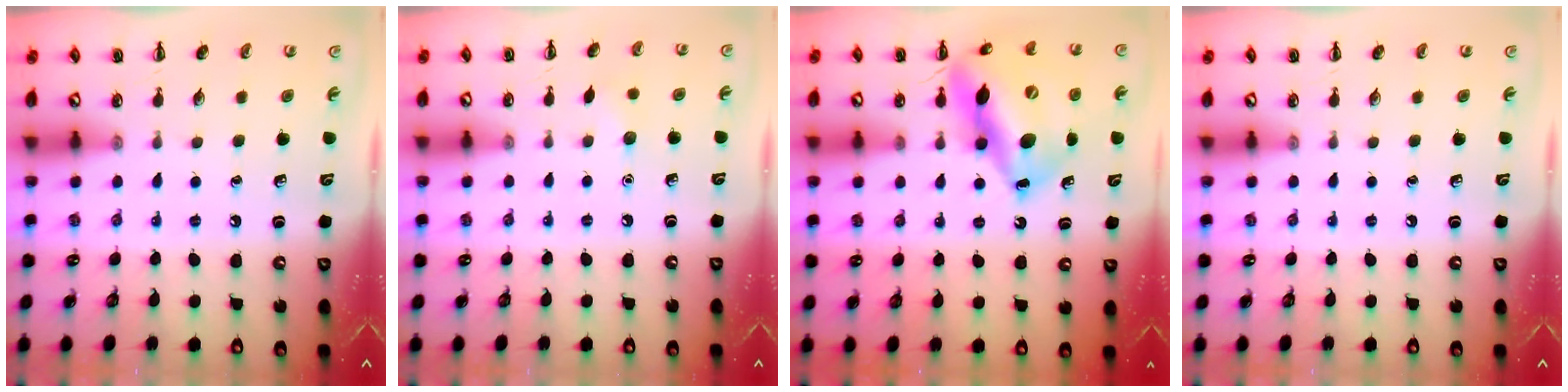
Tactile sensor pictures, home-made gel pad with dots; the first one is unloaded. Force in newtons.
{"total": 4.6, "press": 4.4, "slide": 1.3}
{"total": 17.5, "press": 16.9, "slide": 4.7}
{"total": 0.0}